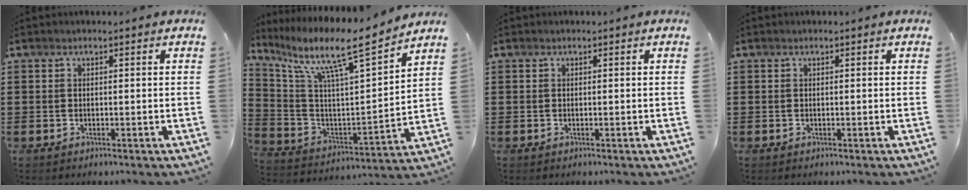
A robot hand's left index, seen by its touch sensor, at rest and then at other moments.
{"total": 11.3, "force": [8.3, 1.4, 7.5], "torque": [-0.168, -0.056, 0.130]}
{"total": 0.0}
{"total": 0.0}